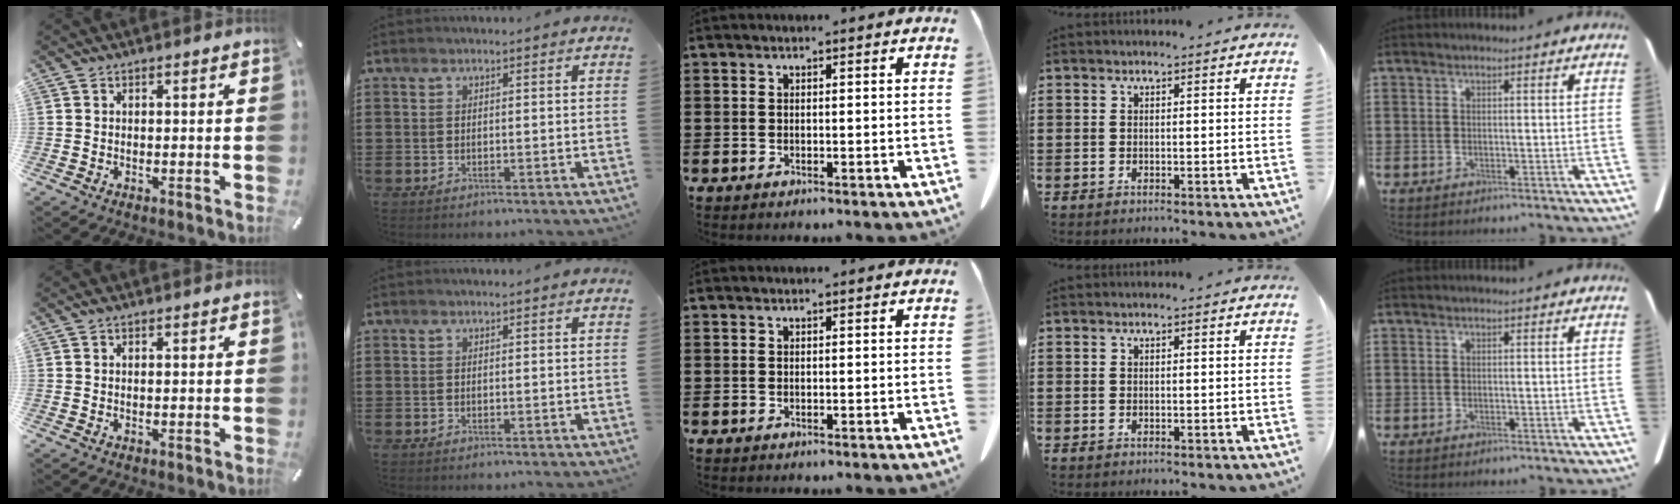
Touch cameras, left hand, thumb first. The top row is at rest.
{"thumb": {"total": 0.7, "force": [0.5, 0.3, 0.3], "torque": [-0.006, 0.003, 0.009]}}